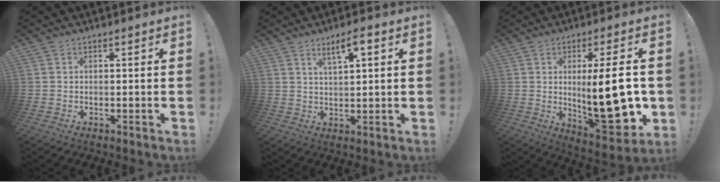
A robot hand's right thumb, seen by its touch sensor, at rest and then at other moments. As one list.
[{"total": 5.1, "force": [2.8, 0.9, 4.2], "torque": [-0.064, -0.011, 0.042]}, {"total": 20.6, "force": [-0.3, 5.9, 19.7], "torque": [-0.281, -0.019, -0.001]}]